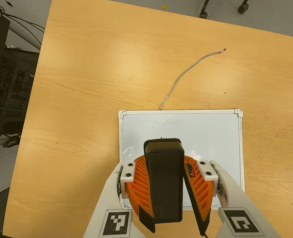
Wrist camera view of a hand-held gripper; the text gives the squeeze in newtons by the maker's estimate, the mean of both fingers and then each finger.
{"total": 10.2, "left": 10.6, "right": 9.8}